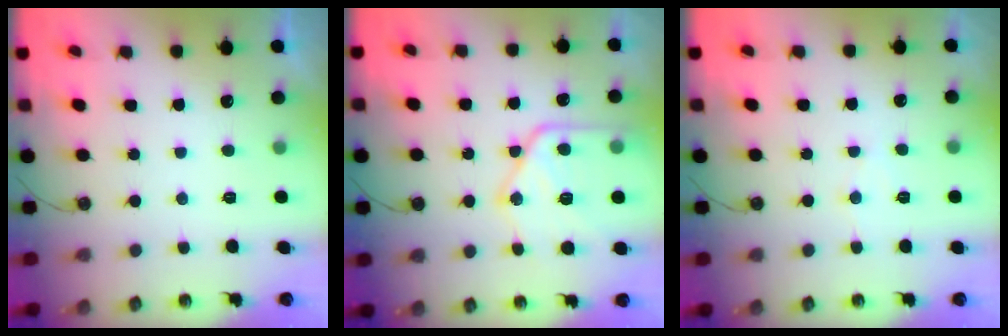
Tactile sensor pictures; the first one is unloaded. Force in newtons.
{"total": 17.4, "press": 17.3, "slide": 1.6}
{"total": 4.9, "press": 4.9, "slide": 0.5}